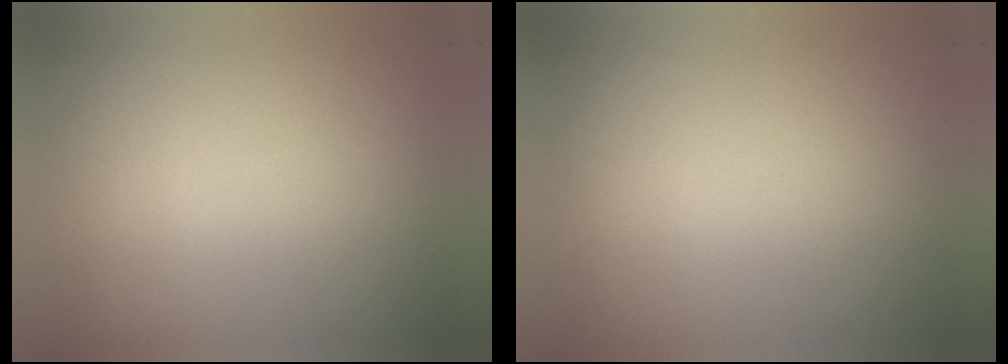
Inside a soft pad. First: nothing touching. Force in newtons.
{"total": 0.0}